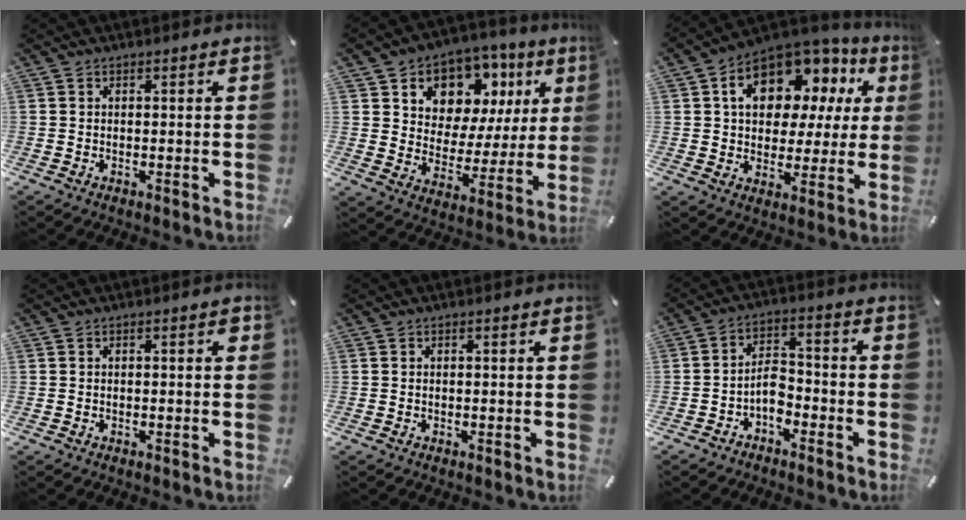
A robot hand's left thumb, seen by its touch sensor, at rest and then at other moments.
{"total": 9.9, "force": [5.7, 7.8, 2.2], "torque": [-0.034, -0.065, 0.105]}
{"total": 13.5, "force": [6.4, 9.5, 7.1], "torque": [-0.121, -0.042, 0.117]}
{"total": 0.8, "force": [0.0, 0.4, 0.6], "torque": [-0.011, 0.003, -0.001]}
{"total": 0.0}
{"total": 6.1, "force": [-3.3, 3.6, 3.7], "torque": [-0.074, 0.016, -0.061]}